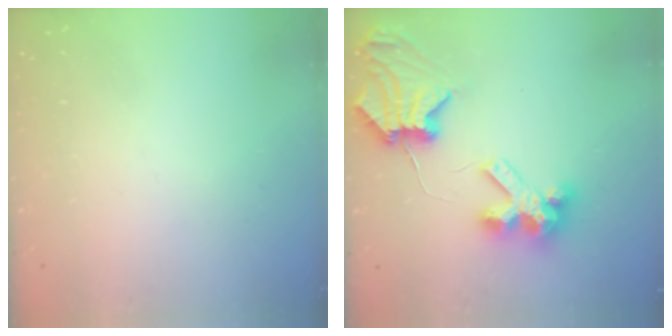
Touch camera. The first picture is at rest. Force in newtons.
{"total": 8.3, "press": 8.2, "slide": 1.1}